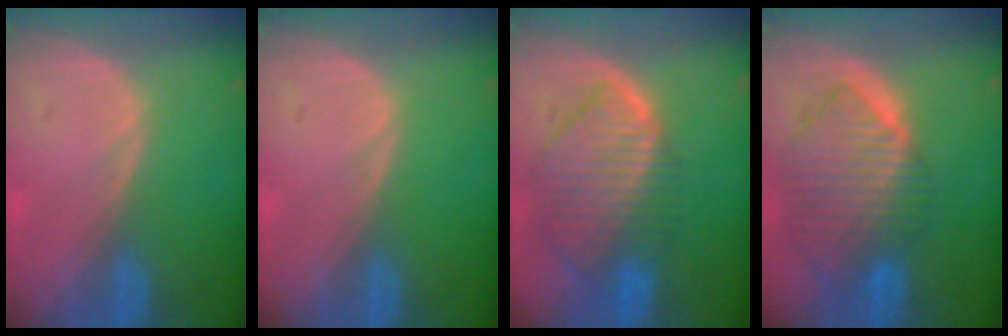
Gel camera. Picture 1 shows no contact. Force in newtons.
{"total": 0.0}
{"total": 10.1, "press": 8.7, "slide": 5.1}
{"total": 10.2, "press": 8.8, "slide": 5.1}